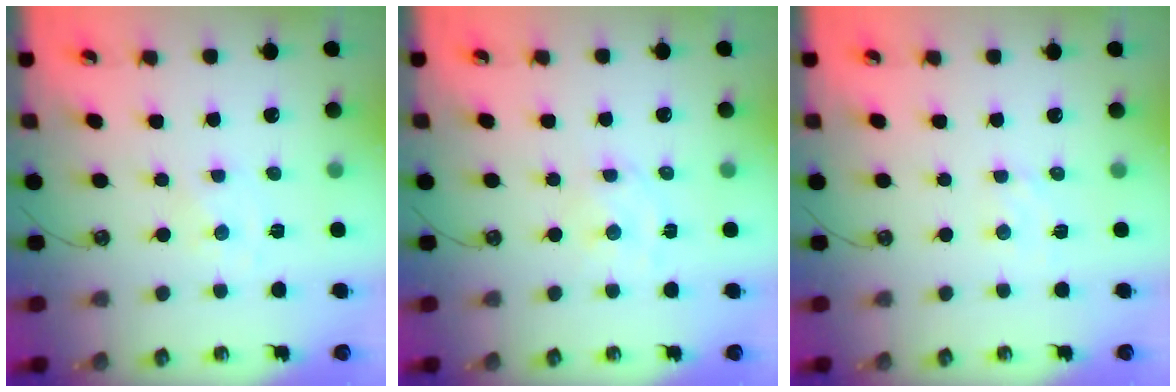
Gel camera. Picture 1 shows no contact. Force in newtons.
{"total": 2.6, "press": 2.6, "slide": 0.6}
{"total": 3.4, "press": 3.4, "slide": 0.5}